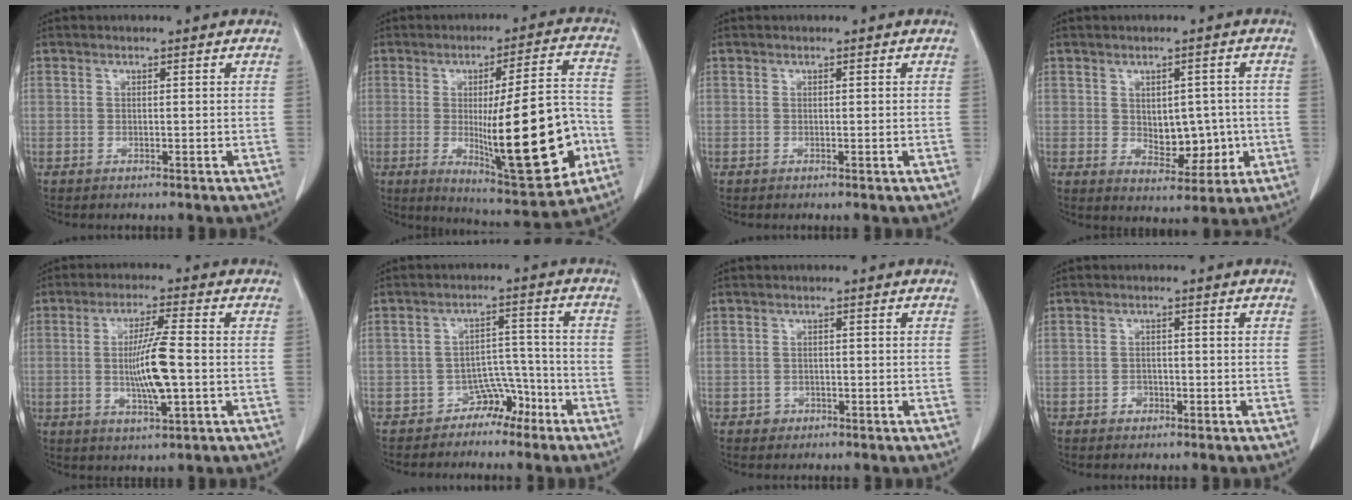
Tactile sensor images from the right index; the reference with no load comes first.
{"total": 19.7, "force": [-4.6, 2.9, 19.0], "torque": [-0.267, -0.008, -0.052]}
{"total": 0.0}
{"total": 6.9, "force": [-0.4, 4.2, 5.4], "torque": [-0.068, 0.005, 0.009]}
{"total": 8.7, "force": [-0.8, 0.6, 8.6], "torque": [-0.160, -0.007, -0.016]}
{"total": 4.5, "force": [-3.4, 2.8, 0.8], "torque": [0.000, 0.022, -0.051]}
{"total": 1.3, "force": [-0.7, 1.1, 0.1], "torque": [0.005, 0.006, -0.012]}
{"total": 1.5, "force": [-0.8, 1.1, 0.5], "torque": [-0.004, 0.006, -0.013]}